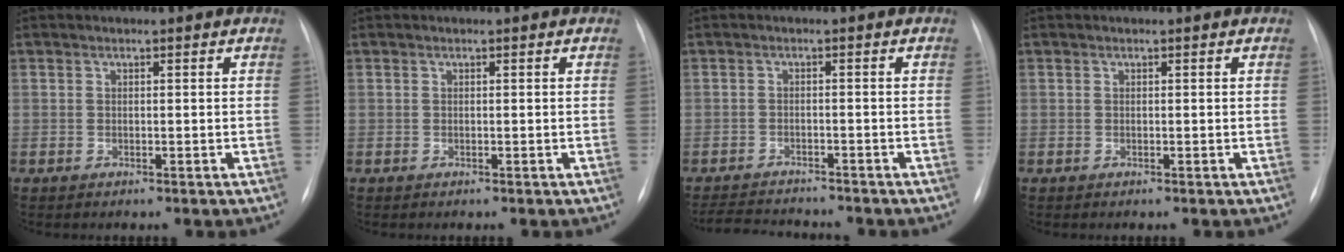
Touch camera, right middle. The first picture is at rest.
{"total": 0.0}
{"total": 7.6, "force": [-7.3, 0.9, 2.0], "torque": [-0.033, -0.004, -0.112]}
{"total": 0.0}